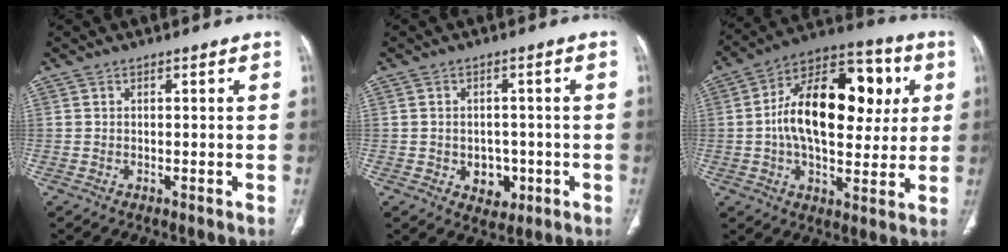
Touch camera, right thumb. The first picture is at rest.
{"total": 5.3, "force": [-1.4, 4.2, 2.9], "torque": [-0.015, 0.009, -0.009]}
{"total": 22.9, "force": [3.1, 12.9, 18.7], "torque": [-0.269, 0.020, 0.040]}